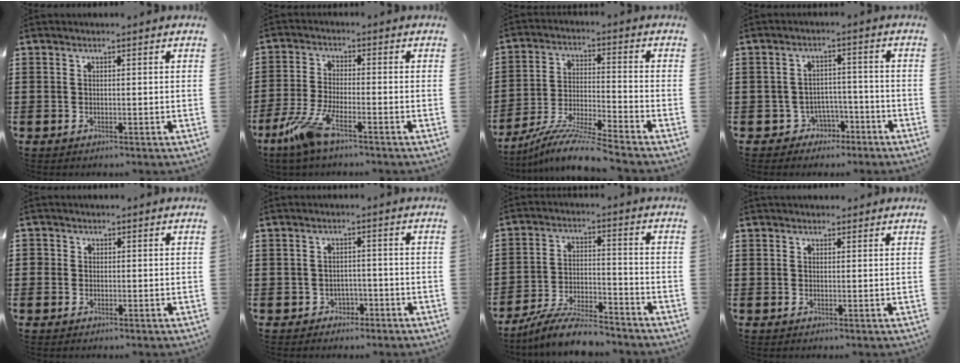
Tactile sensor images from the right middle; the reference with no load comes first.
{"total": 7.0, "force": [-4.5, 1.2, 5.3], "torque": [-0.130, -0.017, -0.089]}
{"total": 8.9, "force": [-8.2, -0.5, 3.5], "torque": [-0.070, -0.005, -0.161]}
{"total": 3.5, "force": [-2.8, 2.0, 0.4], "torque": [-0.021, 0.007, -0.059]}
{"total": 0.9, "force": [-0.1, 0.9, 0.1], "torque": [-0.002, 0.007, -0.003]}
{"total": 1.8, "force": [-1.5, 1.0, 0.0], "torque": [-0.011, -0.003, -0.035]}
{"total": 8.1, "force": [-7.4, 1.0, 3.3], "torque": [-0.069, 0.008, -0.141]}
{"total": 0.9, "force": [0.9, 0.3, 0.0], "torque": [0.005, -0.002, 0.015]}